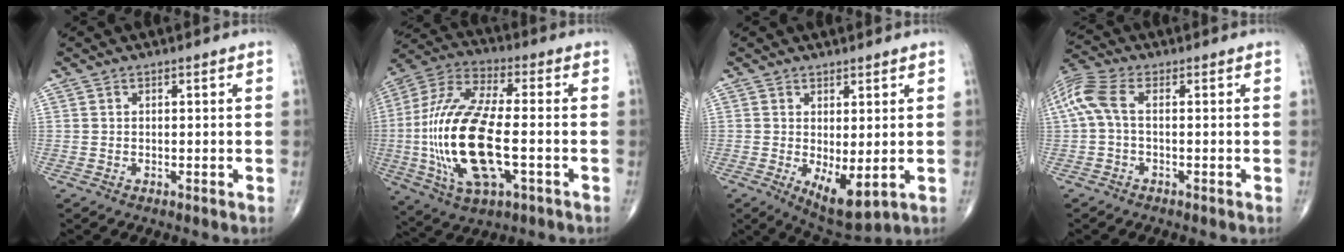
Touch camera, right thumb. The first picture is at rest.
{"total": 22.8, "force": [-3.5, 9.0, 20.6], "torque": [-0.454, 0.014, -0.055]}
{"total": 7.2, "force": [-1.0, 2.8, 6.6], "torque": [-0.100, -0.019, -0.001]}
{"total": 6.8, "force": [0.2, 3.1, 6.1], "torque": [-0.164, 0.025, 0.000]}